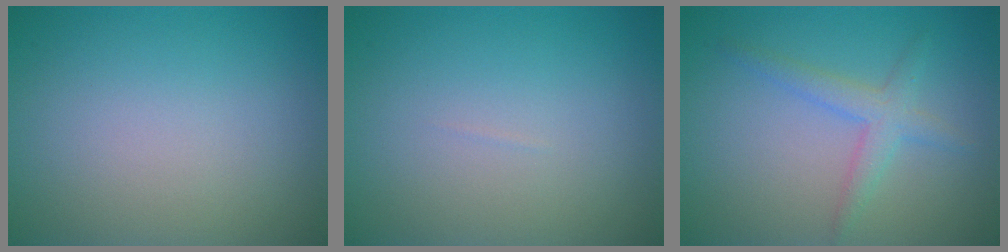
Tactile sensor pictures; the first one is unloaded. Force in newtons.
{"total": 0.0}
{"total": 2.4, "press": 2.4, "slide": 0.1}